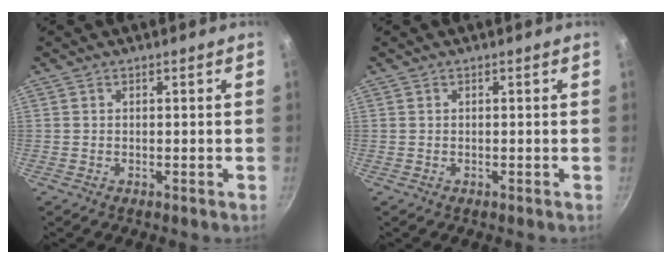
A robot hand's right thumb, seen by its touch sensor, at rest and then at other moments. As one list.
[{"total": 0.0}]